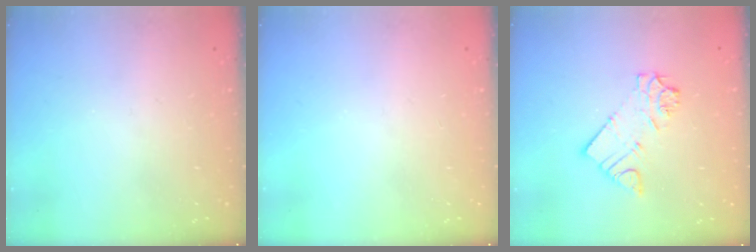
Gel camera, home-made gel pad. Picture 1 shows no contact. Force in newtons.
{"total": 0.0}
{"total": 8.7, "press": 8.7, "slide": 0.6}